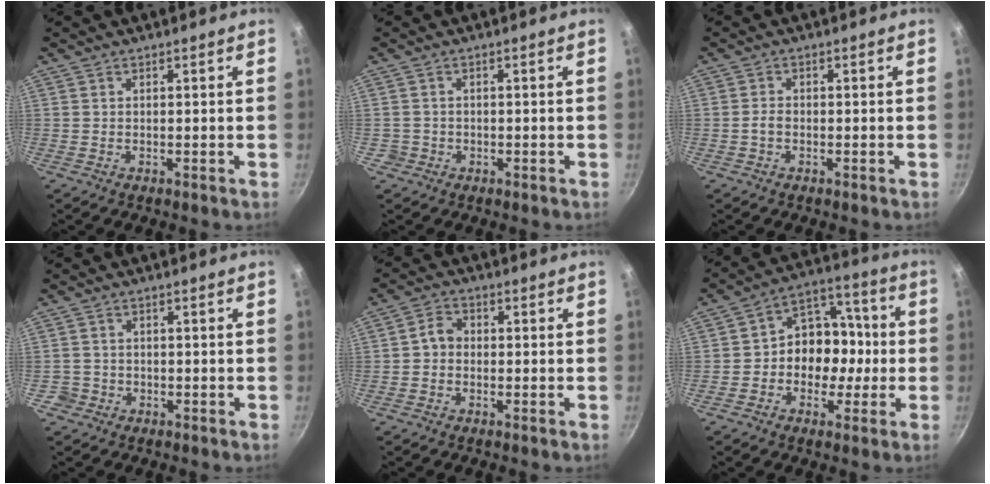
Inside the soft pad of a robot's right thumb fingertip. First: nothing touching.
{"total": 1.9, "force": [-0.7, 1.8, 0.2], "torque": [0.006, 0.015, -0.005]}
{"total": 1.4, "force": [-0.5, 0.9, 1.0], "torque": [-0.018, 0.010, -0.011]}
{"total": 2.5, "force": [-1.0, 2.2, 0.2], "torque": [0.009, 0.024, -0.012]}
{"total": 3.4, "force": [-0.4, 2.9, 1.8], "torque": [-0.022, 0.015, -0.017]}
{"total": 12.2, "force": [-1.8, 9.7, 7.1], "torque": [-0.044, 0.045, -0.042]}